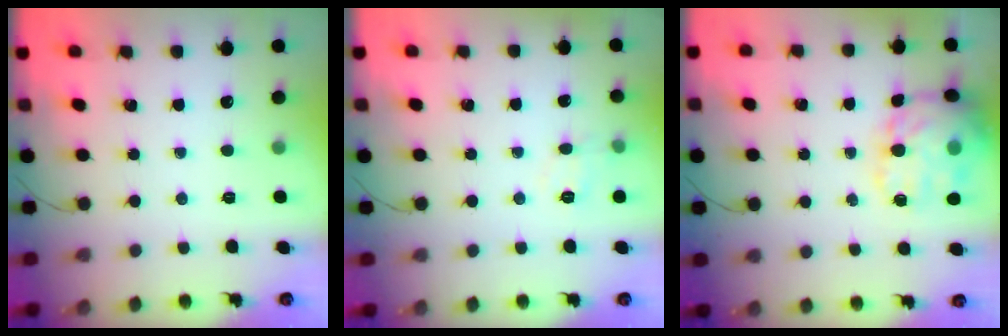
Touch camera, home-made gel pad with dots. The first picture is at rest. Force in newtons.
{"total": 8.2, "press": 8.1, "slide": 1.5}
{"total": 19.2, "press": 19.0, "slide": 2.7}